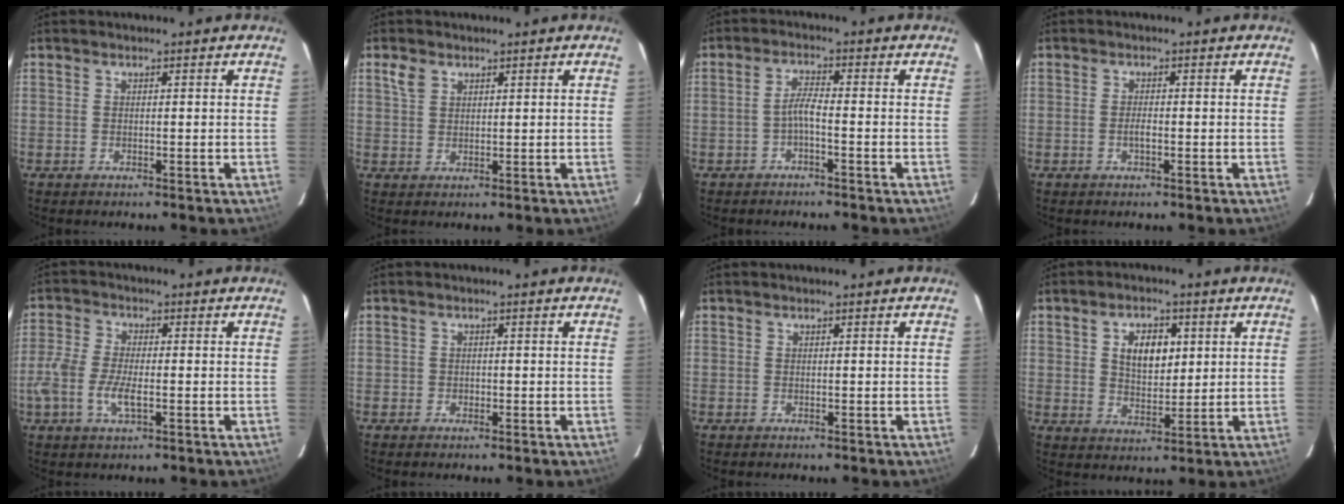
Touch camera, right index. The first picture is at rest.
{"total": 2.9, "force": [1.6, 2.0, 1.5], "torque": [-0.028, 0.007, 0.032]}
{"total": 2.6, "force": [-1.5, 0.2, 2.1], "torque": [-0.047, 0.007, -0.030]}
{"total": 1.4, "force": [-0.6, 0.5, 1.2], "torque": [-0.025, 0.002, -0.011]}
{"total": 6.3, "force": [-2.3, 2.4, 5.3], "torque": [-0.121, -0.002, -0.049]}
{"total": 1.2, "force": [-0.6, 1.0, 0.1], "torque": [0.000, 0.002, -0.008]}
{"total": 0.0}
{"total": 7.2, "force": [2.1, 4.3, 5.4], "torque": [-0.092, 0.010, 0.042]}